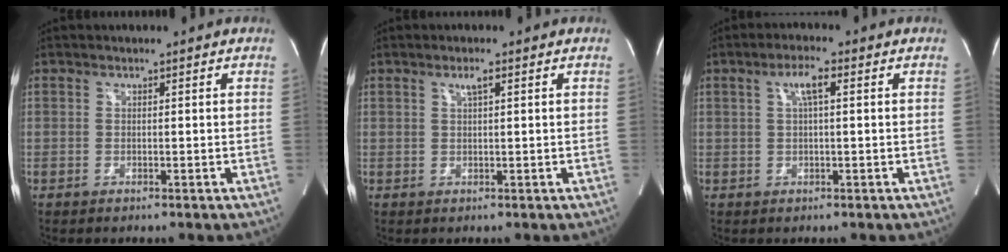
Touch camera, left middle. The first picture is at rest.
{"total": 1.5, "force": [0.8, 0.1, 1.3], "torque": [-0.025, 0.001, 0.014]}
{"total": 3.6, "force": [1.1, 0.5, 3.3], "torque": [-0.064, 0.011, 0.021]}